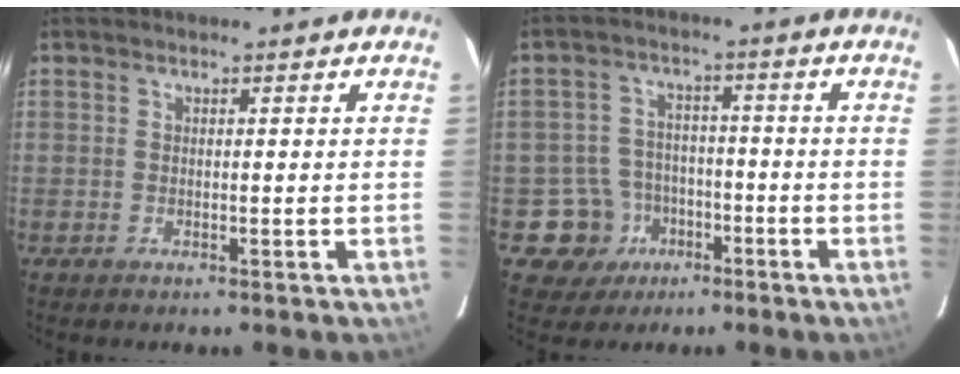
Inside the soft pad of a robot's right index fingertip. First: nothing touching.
{"total": 7.9, "force": [-3.8, 6.9, 0.2], "torque": [-0.025, 0.029, -0.051]}